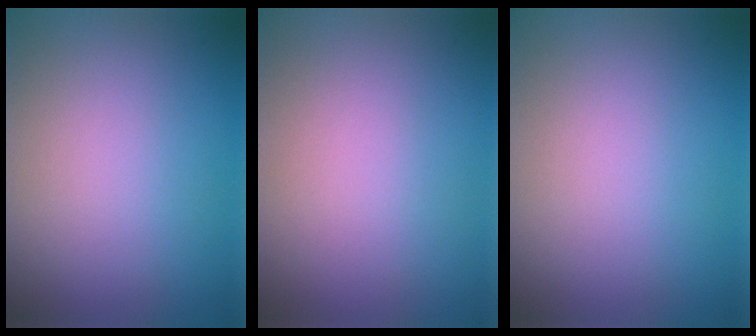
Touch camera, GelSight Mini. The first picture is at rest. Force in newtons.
{"total": 0.0}
{"total": 0.0}